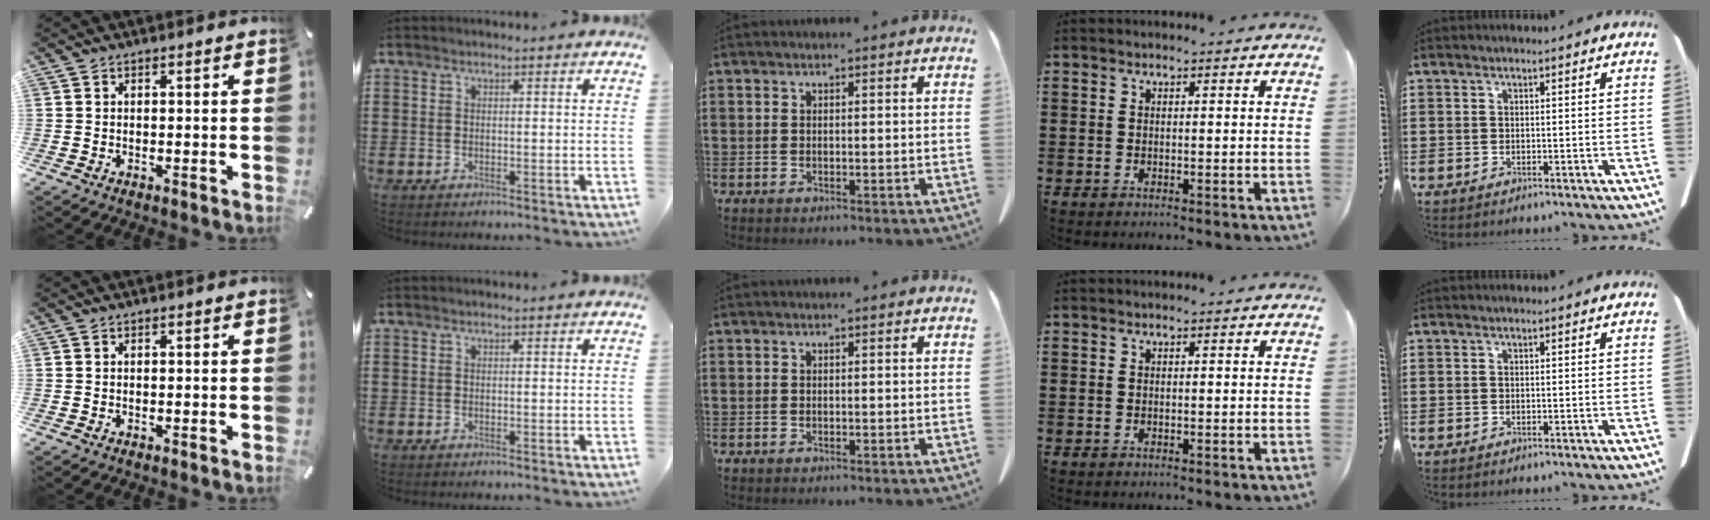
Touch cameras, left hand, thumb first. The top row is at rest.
{}